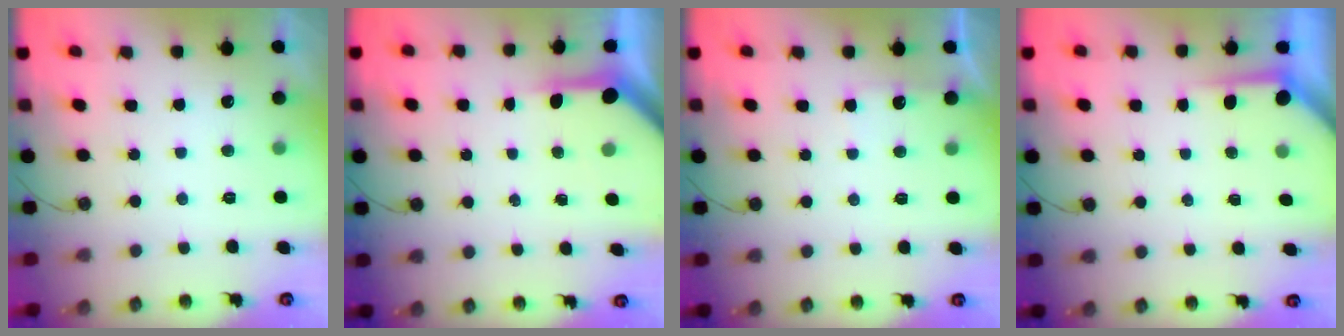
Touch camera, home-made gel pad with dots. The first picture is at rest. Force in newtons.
{"total": 4.4, "press": 4.3, "slide": 0.4}
{"total": 3.3, "press": 3.2, "slide": 0.4}
{"total": 3.5, "press": 3.5, "slide": 0.3}